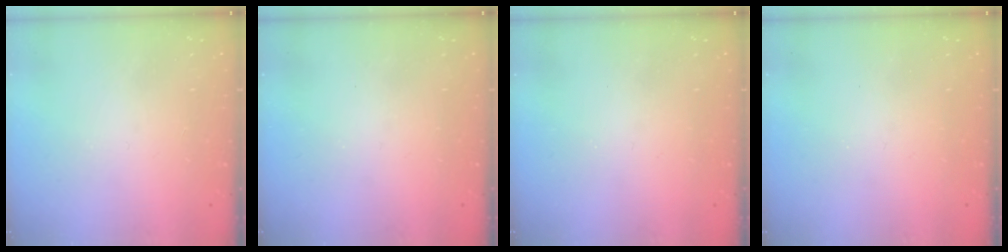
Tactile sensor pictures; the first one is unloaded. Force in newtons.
{"total": 0.0}
{"total": 0.0}
{"total": 0.0}